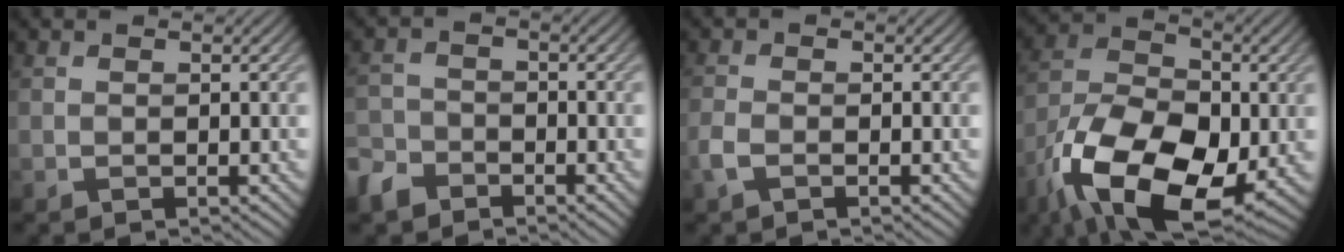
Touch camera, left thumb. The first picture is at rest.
{"total": 4.2, "force": [-3.2, 2.4, 1.1], "torque": [-0.031, -0.001, -0.075]}
{"total": 1.9, "force": [-1.1, 0.8, 1.3], "torque": [-0.037, -0.002, -0.031]}
{"total": 17.3, "force": [-7.3, 9.7, 12.3], "torque": [-0.251, -0.029, -0.134]}